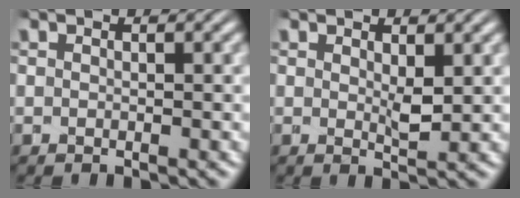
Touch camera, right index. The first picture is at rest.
{"total": 1.8, "force": [1.5, -0.1, 1.0], "torque": [-0.009, -0.001, 0.027]}